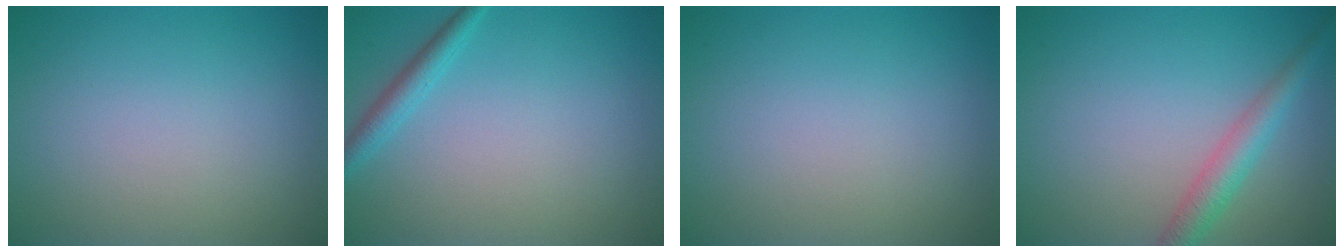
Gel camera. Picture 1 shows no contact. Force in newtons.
{"total": 1.9, "press": 1.9, "slide": 0.0}
{"total": 0.0}
{"total": 3.0, "press": 3.0, "slide": 0.1}